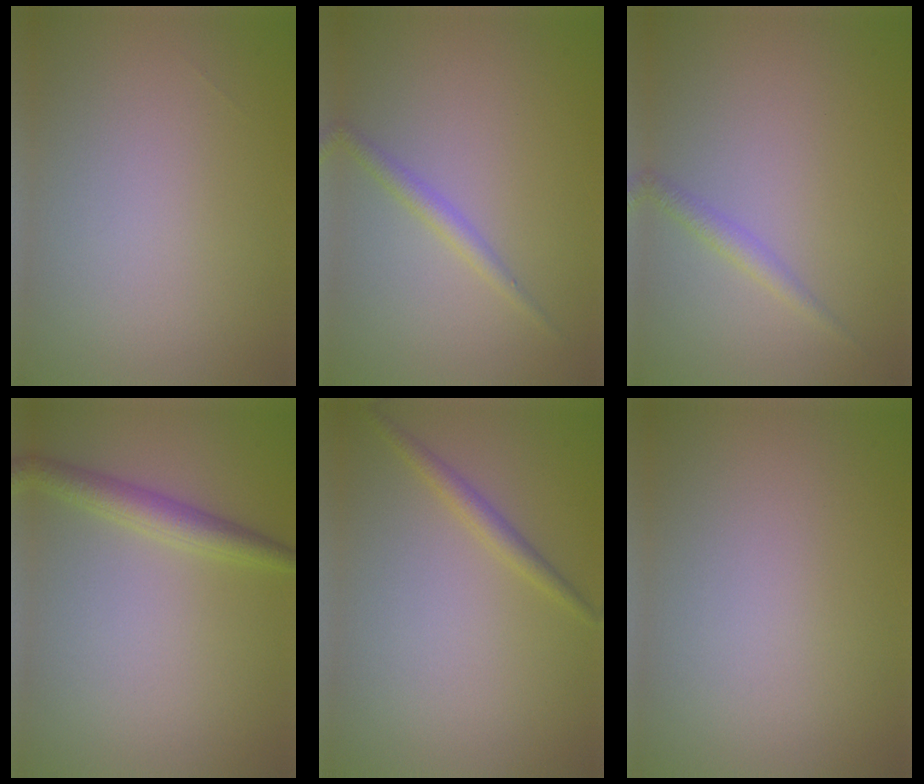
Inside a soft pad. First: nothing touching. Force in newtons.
{"total": 1.5, "press": 1.5, "slide": 0.1}
{"total": 1.4, "press": 1.4, "slide": 0.0}
{"total": 2.7, "press": 2.7, "slide": 0.1}
{"total": 1.5, "press": 1.5, "slide": 0.1}
{"total": 0.0}